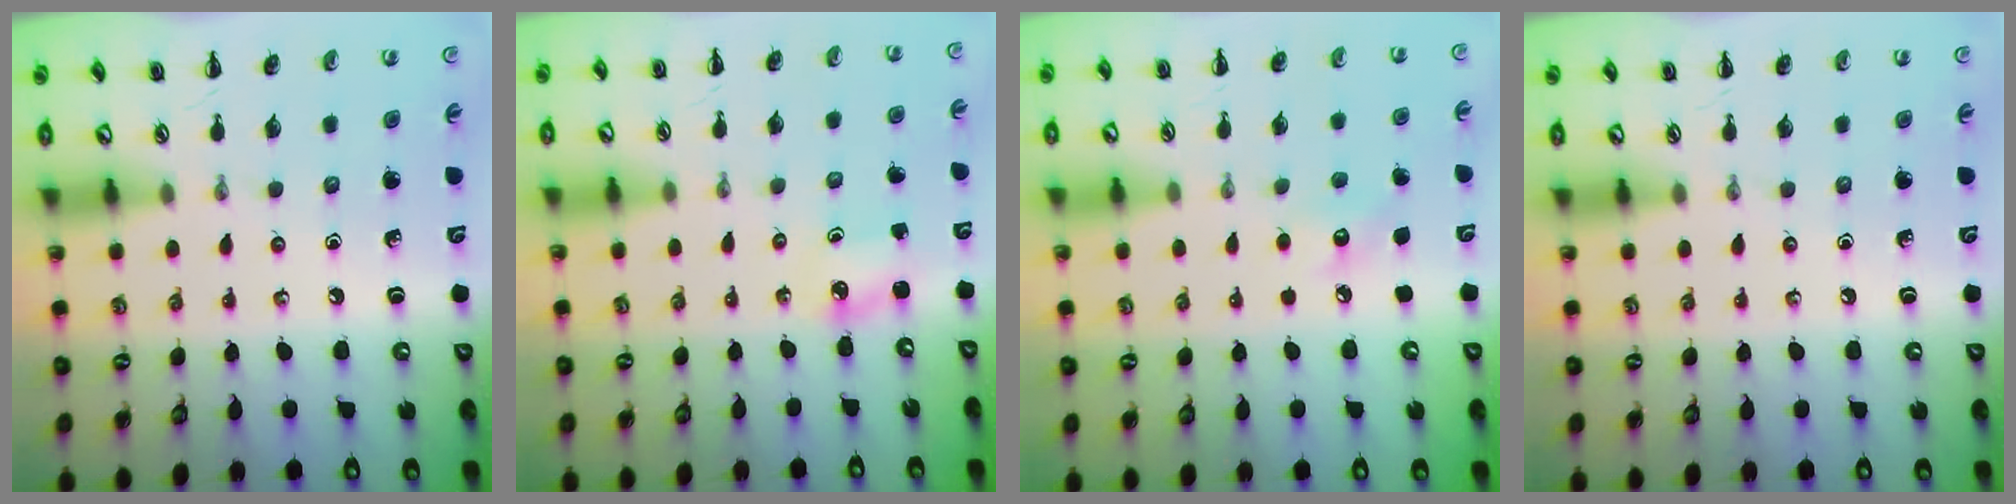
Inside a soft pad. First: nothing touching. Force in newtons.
{"total": 2.2, "press": 2.1, "slide": 0.4}
{"total": 6.7, "press": 6.5, "slide": 1.7}
{"total": 0.0}